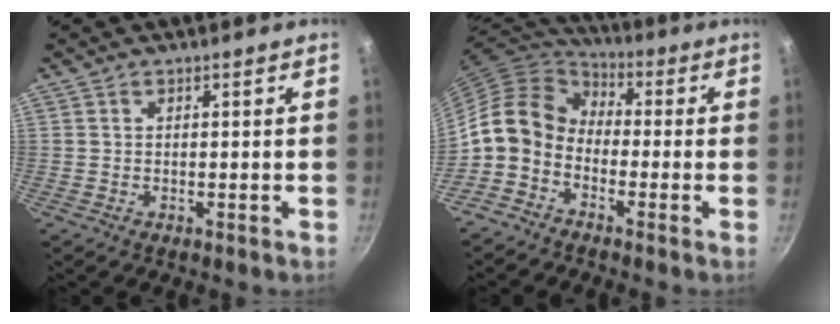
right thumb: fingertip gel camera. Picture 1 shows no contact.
{"total": 11.4, "force": [-2.9, 8.8, 6.7], "torque": [-0.101, 0.050, -0.080]}